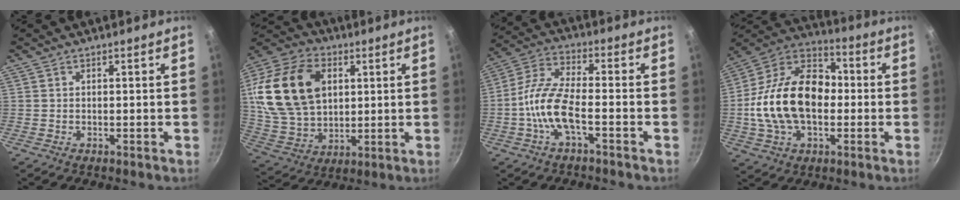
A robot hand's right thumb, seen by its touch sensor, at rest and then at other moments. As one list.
[{"total": 23.0, "force": [5.3, 15.9, 15.7], "torque": [-0.279, -0.001, 0.101]}, {"total": 10.6, "force": [-3.5, 4.0, 9.2], "torque": [-0.190, 0.035, -0.083]}, {"total": 22.1, "force": [-1.4, 14.5, 16.6], "torque": [-0.270, 0.045, -0.037]}]